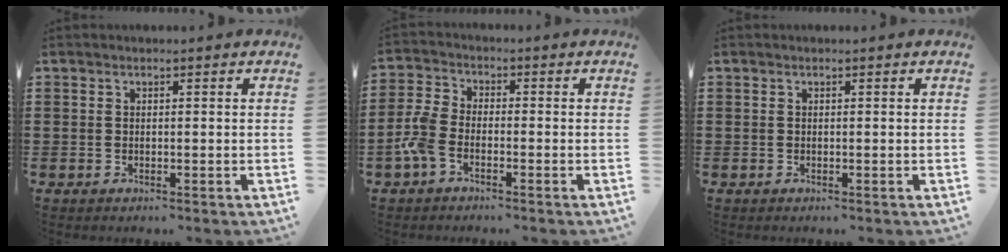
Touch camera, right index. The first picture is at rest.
{"total": 5.0, "force": [-2.9, 2.3, 3.4], "torque": [-0.100, -0.004, -0.065]}
{"total": 0.0}